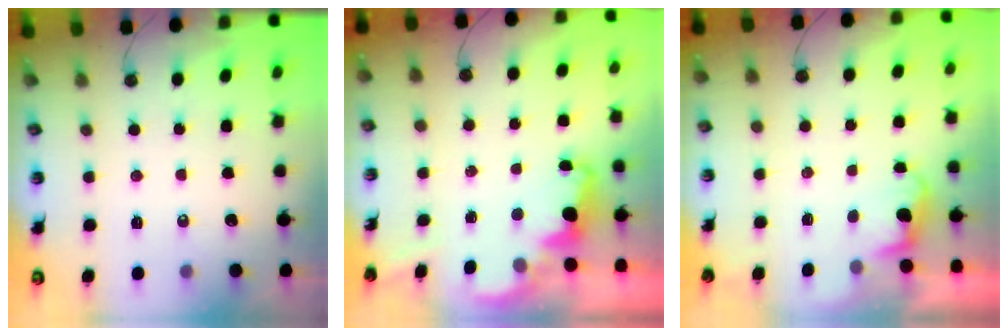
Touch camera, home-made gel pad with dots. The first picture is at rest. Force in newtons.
{"total": 2.4, "press": 2.3, "slide": 0.5}
{"total": 1.2, "press": 0.9, "slide": 0.7}